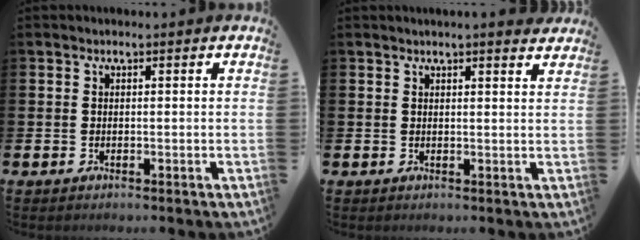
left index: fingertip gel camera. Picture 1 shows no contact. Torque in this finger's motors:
{"motor_torque": [0.49, -1.46, 0.22, 0.04]}